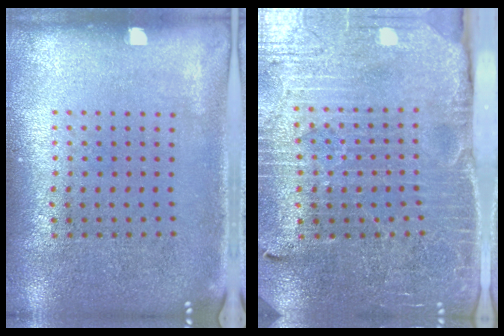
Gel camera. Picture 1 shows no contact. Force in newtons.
{"total": 3.6, "press": 3.6, "slide": 0.4}